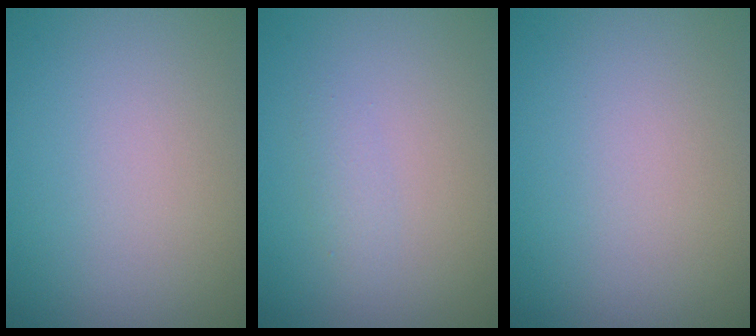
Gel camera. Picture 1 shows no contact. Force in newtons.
{"total": 1.1, "press": 1.1, "slide": 0.1}
{"total": 0.0}